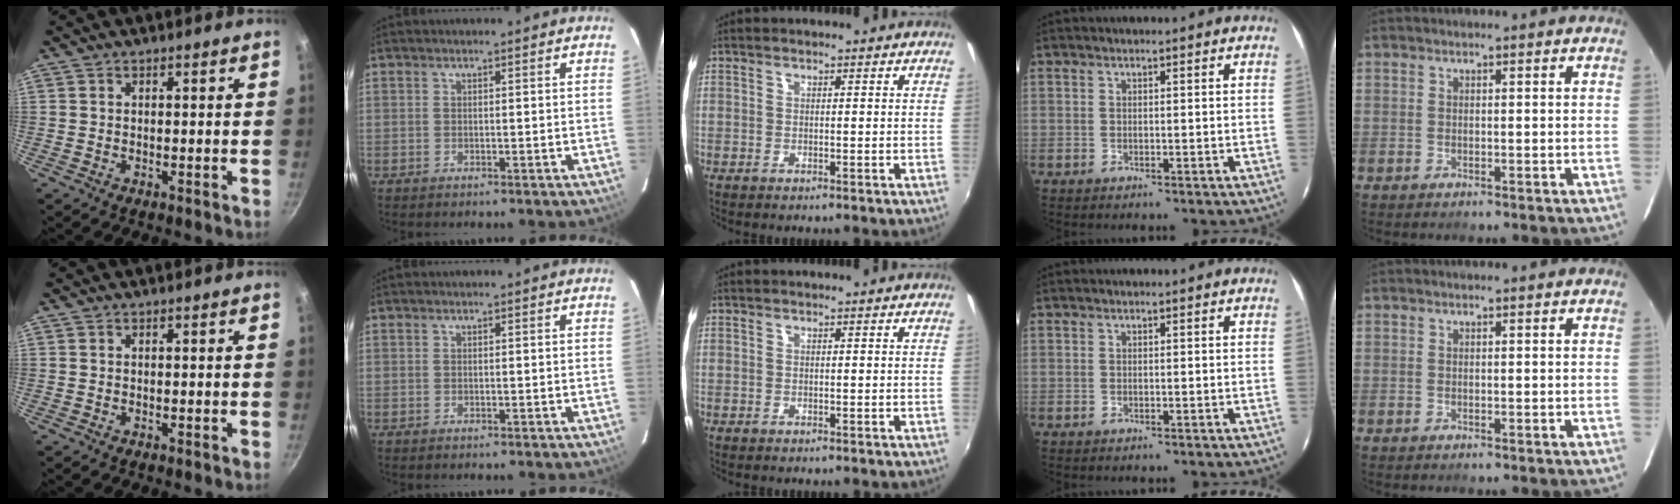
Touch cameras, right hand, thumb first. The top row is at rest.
{}